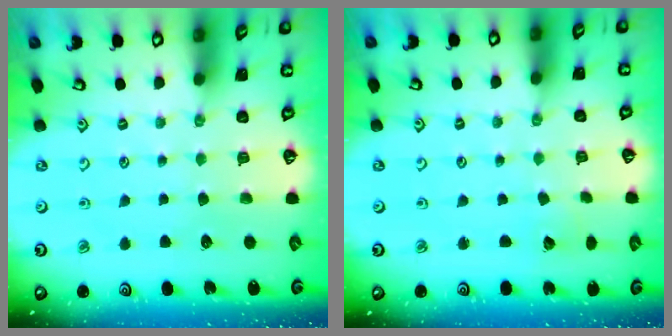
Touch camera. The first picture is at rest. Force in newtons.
{"total": 3.1, "press": 3.1, "slide": 0.2}